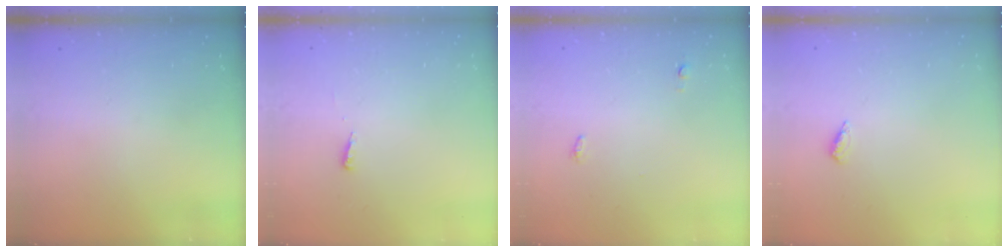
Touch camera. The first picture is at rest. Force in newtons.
{"total": 3.1, "press": 3.0, "slide": 0.9}
{"total": 7.3, "press": 3.8, "slide": 6.3}
{"total": 2.6, "press": 2.2, "slide": 1.3}